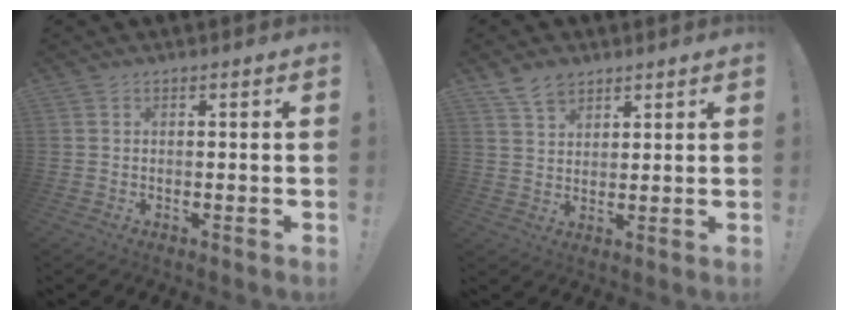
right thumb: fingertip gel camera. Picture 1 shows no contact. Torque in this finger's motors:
{"motor_torque": [0.01, 0.05, 0.22, 0.19, 0.00]}